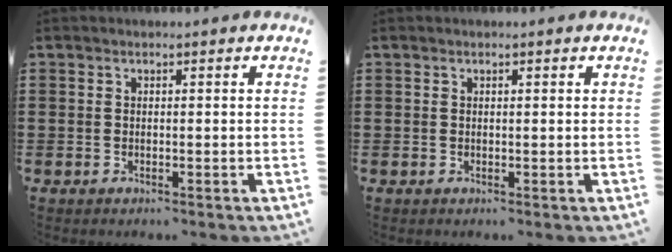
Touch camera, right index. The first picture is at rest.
{"total": 0.0}